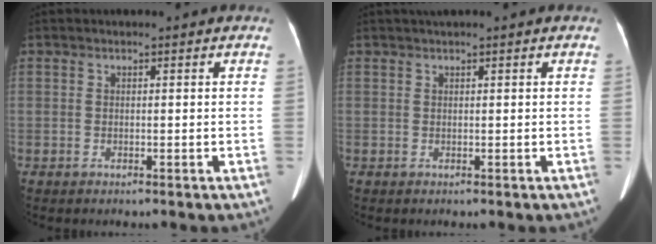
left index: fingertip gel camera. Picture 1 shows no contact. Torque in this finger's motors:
{"motor_torque": [0.21, -0.12, -0.01, 0.05]}